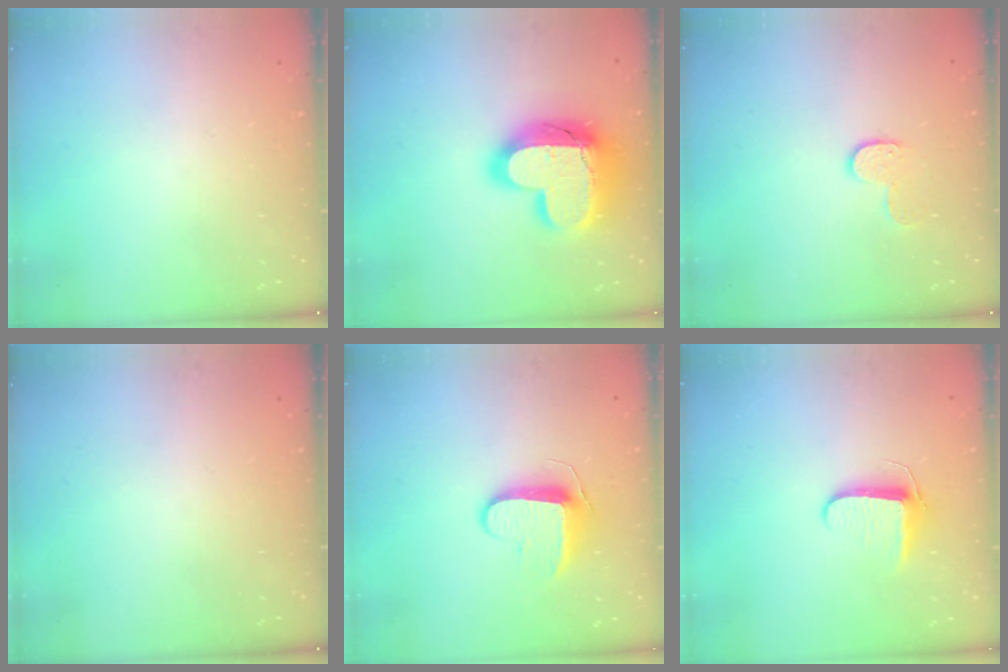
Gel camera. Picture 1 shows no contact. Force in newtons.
{"total": 22.3, "press": 22.3, "slide": 1.5}
{"total": 6.1, "press": 6.1, "slide": 0.2}
{"total": 0.0}
{"total": 8.9, "press": 8.9, "slide": 0.2}
{"total": 7.8, "press": 7.7, "slide": 1.1}